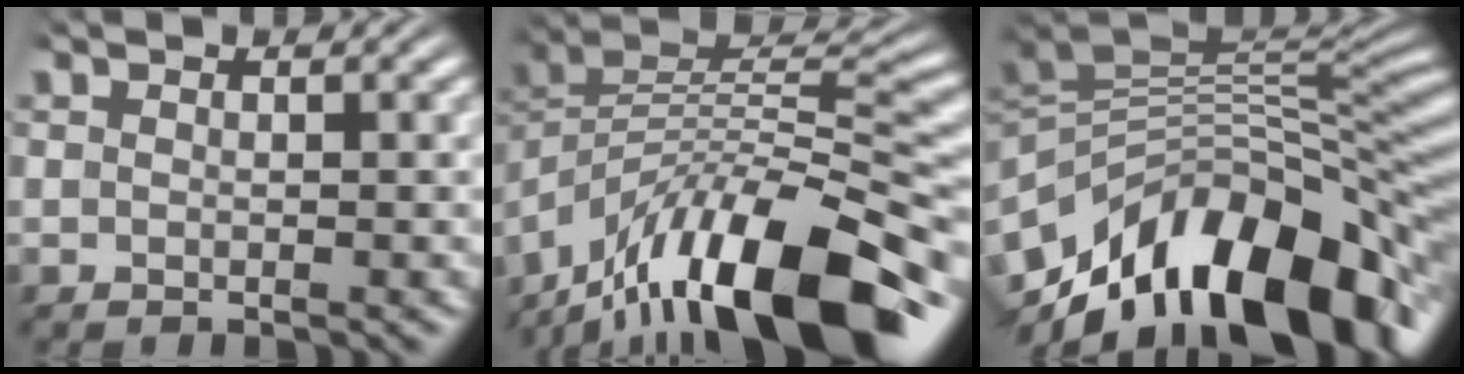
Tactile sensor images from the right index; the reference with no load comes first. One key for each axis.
{"total": 14.7, "fx": -6.3, "fy": 7.8, "fz": 10.7, "tx": -0.176, "ty": -0.045, "tz": -0.085}
{"total": 18.5, "fx": -5.6, "fy": 11.4, "fz": 13.4, "tx": -0.199, "ty": -0.041, "tz": -0.061}